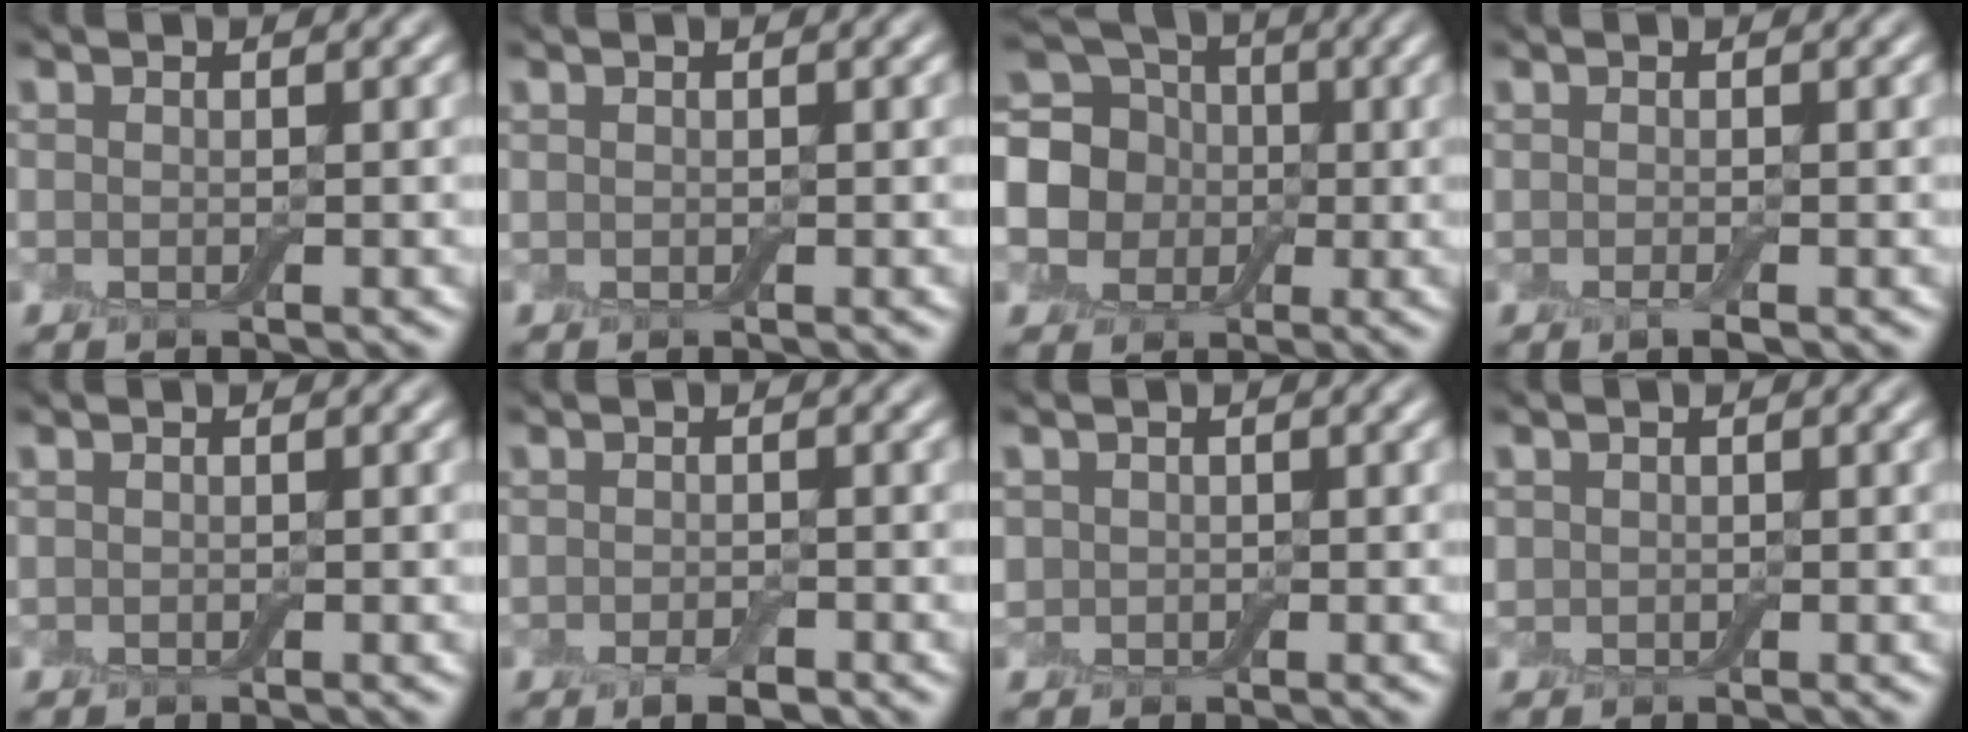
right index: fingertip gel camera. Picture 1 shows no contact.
{"total": 0.0}
{"total": 11.7, "force": [0.1, 10.6, 5.0], "torque": [-0.146, 0.029, -0.028]}
{"total": 1.0, "force": [-0.4, 0.1, 0.9], "torque": [-0.017, -0.007, -0.009]}
{"total": 0.0}
{"total": 2.2, "force": [-1.2, 0.8, 1.6], "torque": [-0.026, -0.003, -0.019]}
{"total": 0.9, "force": [0.3, 0.8, 0.1], "torque": [0.000, 0.001, 0.004]}
{"total": 0.6, "force": [0.3, 0.5, 0.0], "torque": [0.002, 0.001, 0.007]}